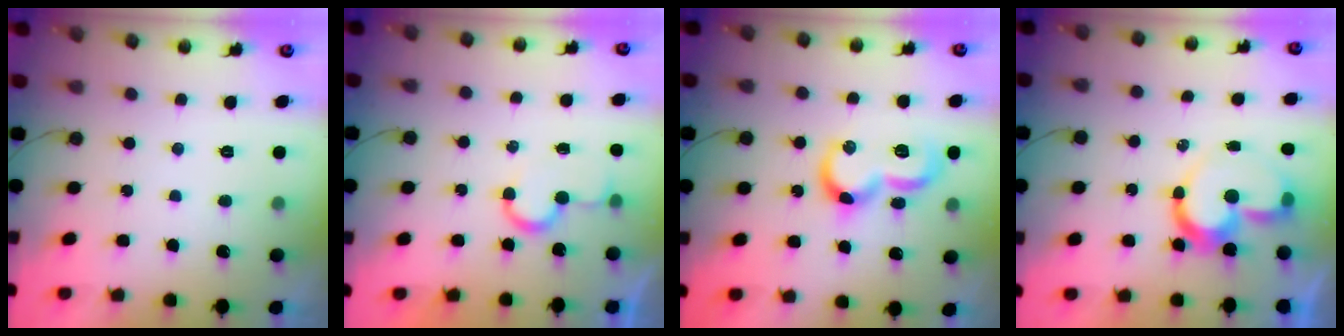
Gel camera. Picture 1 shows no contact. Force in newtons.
{"total": 5.6, "press": 5.1, "slide": 2.3}
{"total": 12.6, "press": 12.6, "slide": 1.2}
{"total": 12.1, "press": 12.0, "slide": 1.0}